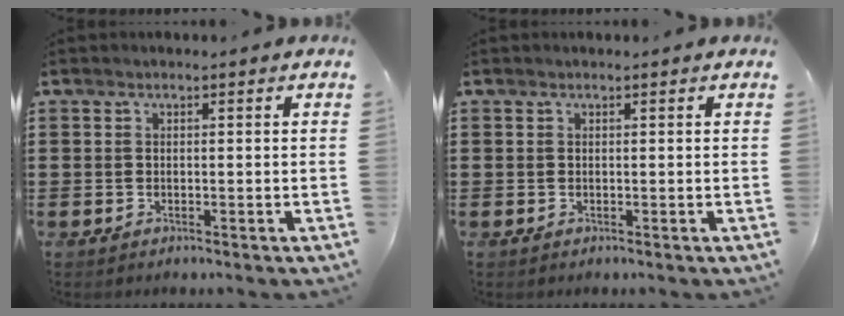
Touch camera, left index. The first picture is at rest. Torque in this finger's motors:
{"motor_torque": [0.47, 0.49, -0.03, 0.01]}